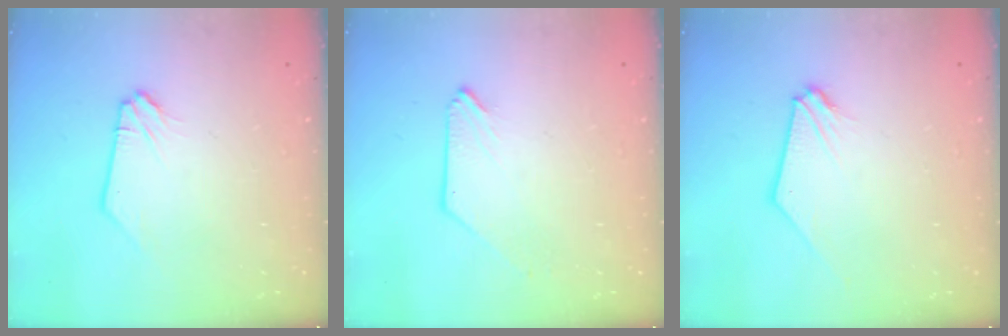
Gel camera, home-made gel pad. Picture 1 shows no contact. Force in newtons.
{"total": 0.0}
{"total": 0.6, "press": 0.6, "slide": 0.1}